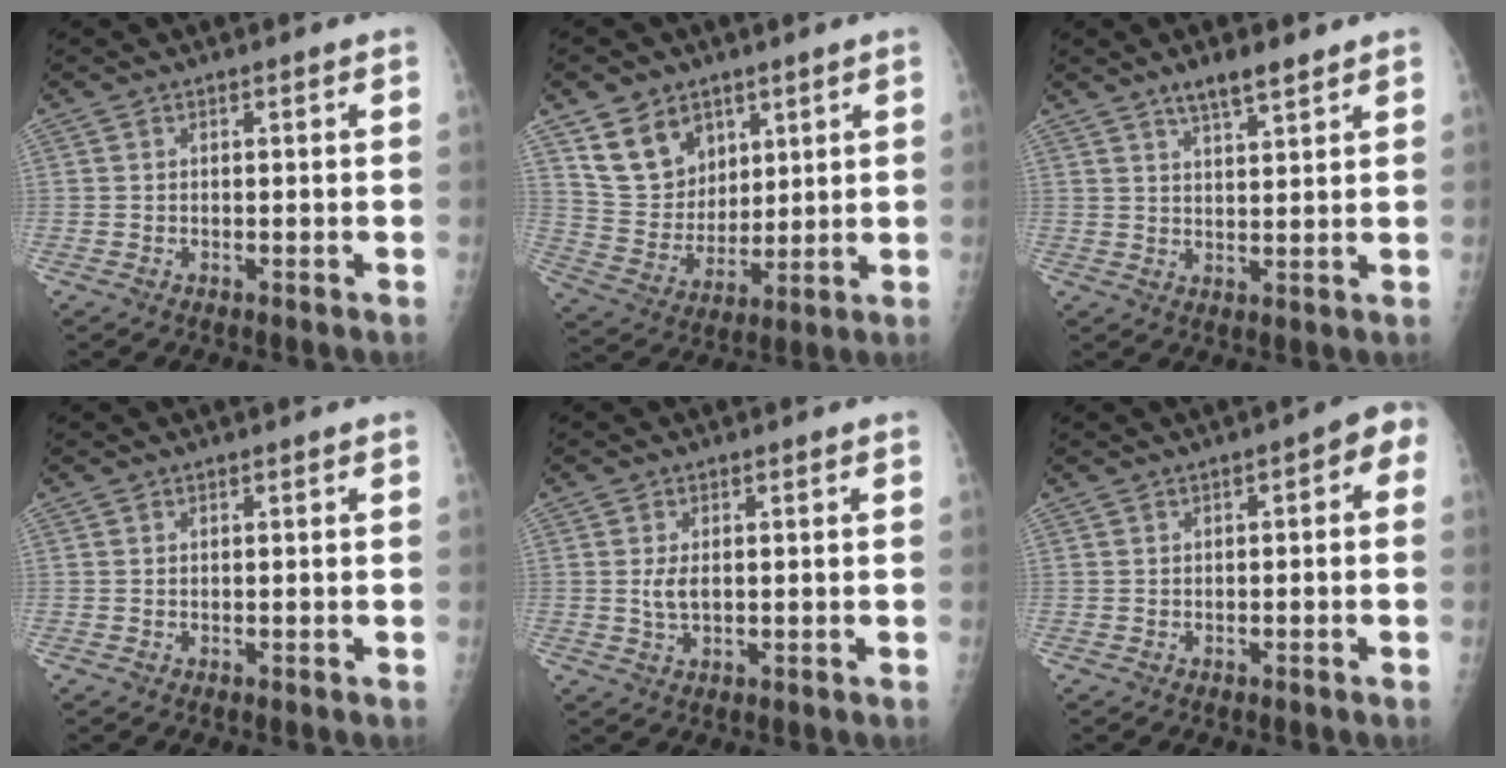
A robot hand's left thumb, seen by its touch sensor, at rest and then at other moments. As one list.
[{"total": 12.0, "force": [6.9, 8.8, 4.4], "torque": [-0.042, -0.044, 0.140]}, {"total": 5.5, "force": [4.1, 1.3, 3.4], "torque": [-0.050, -0.022, 0.070]}, {"total": 0.0}, {"total": 2.8, "force": [0.2, 1.6, 2.3], "torque": [-0.048, -0.006, 0.006]}, {"total": 4.1, "force": [0.0, 1.9, 3.6], "torque": [-0.026, 0.025, -0.011]}]